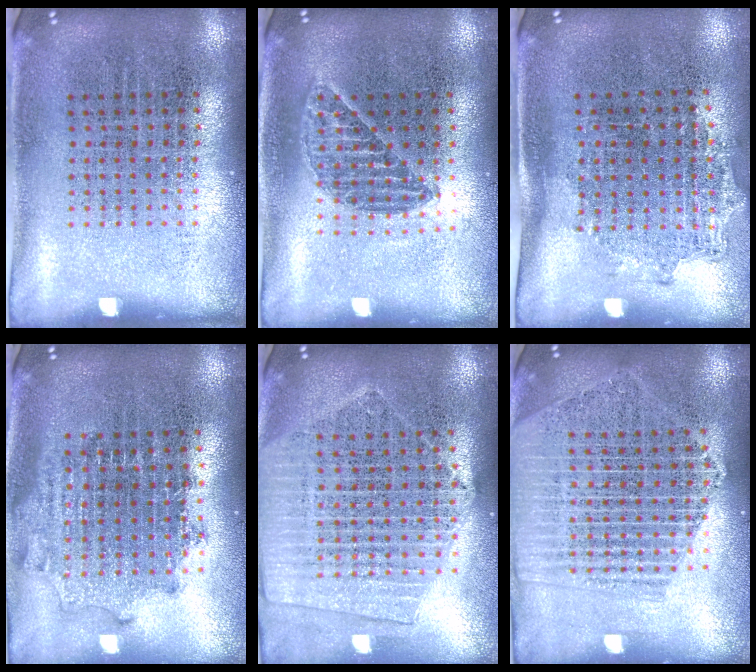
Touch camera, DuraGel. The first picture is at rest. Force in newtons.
{"total": 1.2, "press": 1.1, "slide": 0.5}
{"total": 1.4, "press": 1.1, "slide": 0.9}
{"total": 1.8, "press": 1.5, "slide": 1.1}
{"total": 2.0, "press": 1.8, "slide": 0.9}
{"total": 2.0, "press": 1.8, "slide": 0.9}